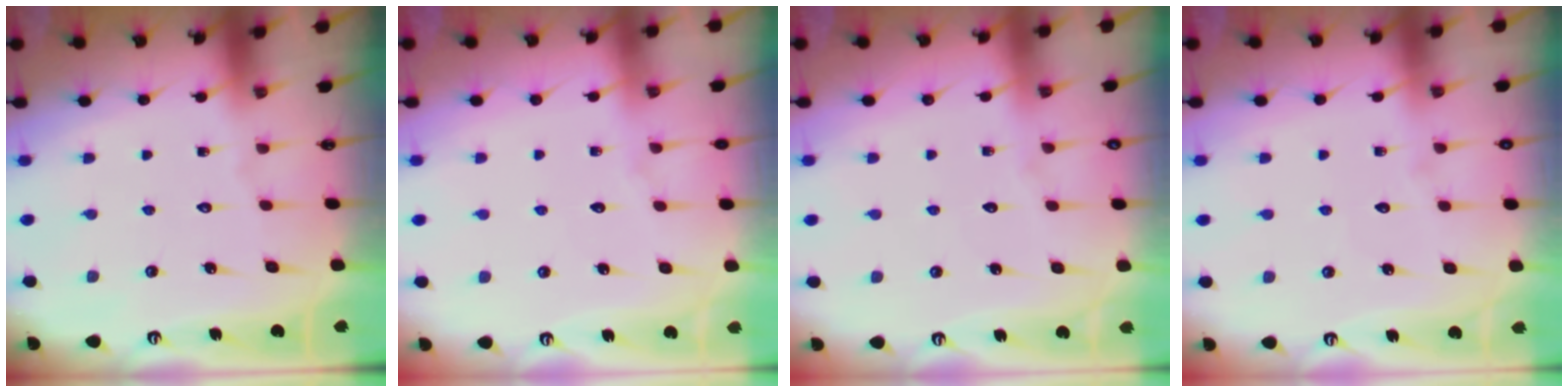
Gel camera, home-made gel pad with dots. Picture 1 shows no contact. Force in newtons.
{"total": 3.7, "press": 3.6, "slide": 0.5}
{"total": 2.7, "press": 2.6, "slide": 0.5}
{"total": 2.8, "press": 2.8, "slide": 0.3}